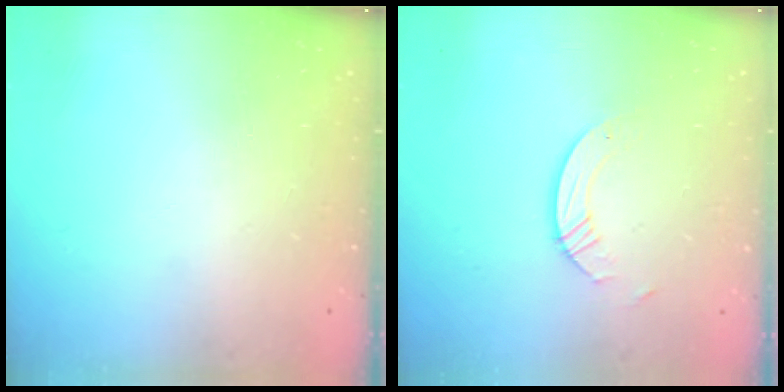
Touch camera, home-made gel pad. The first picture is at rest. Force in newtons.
{"total": 3.7, "press": 3.7, "slide": 0.3}